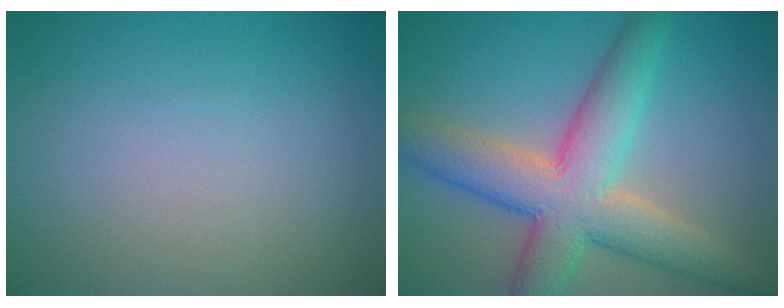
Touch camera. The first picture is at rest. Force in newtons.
{"total": 8.7, "press": 8.6, "slide": 0.4}